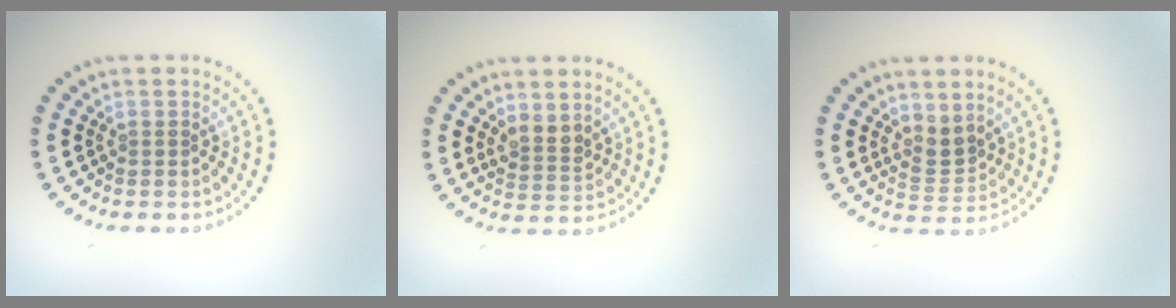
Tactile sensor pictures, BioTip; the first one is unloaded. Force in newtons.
{"total": 2.0, "press": 1.7, "slide": 1.1}
{"total": 2.3, "press": 1.7, "slide": 1.5}